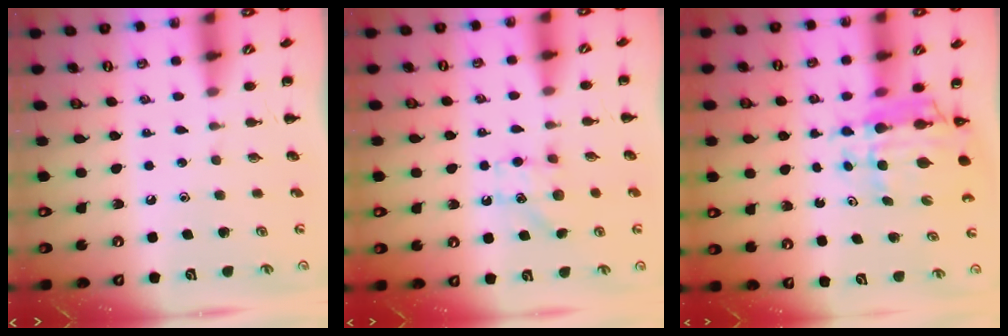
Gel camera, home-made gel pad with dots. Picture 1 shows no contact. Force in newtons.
{"total": 6.8, "press": 6.8, "slide": 1.0}
{"total": 8.8, "press": 8.3, "slide": 2.9}